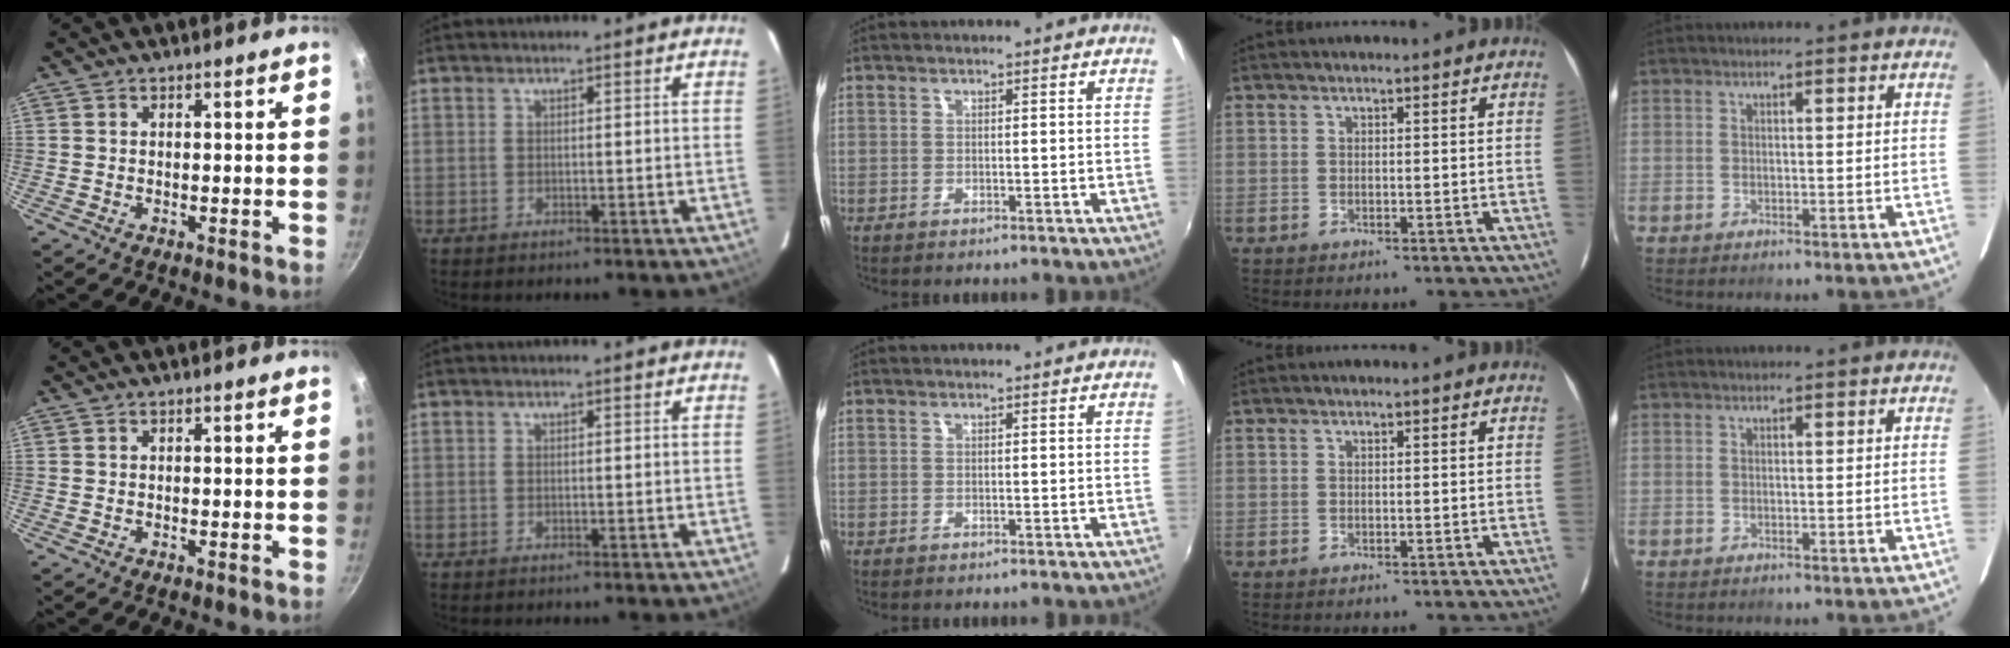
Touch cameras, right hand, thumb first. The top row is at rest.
{}